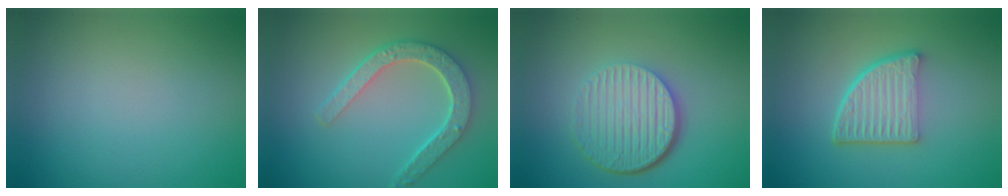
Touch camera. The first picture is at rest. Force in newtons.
{"total": 4.7, "press": 3.8, "slide": 2.8}
{"total": 6.6, "press": 4.4, "slide": 4.9}
{"total": 5.4, "press": 3.8, "slide": 3.8}